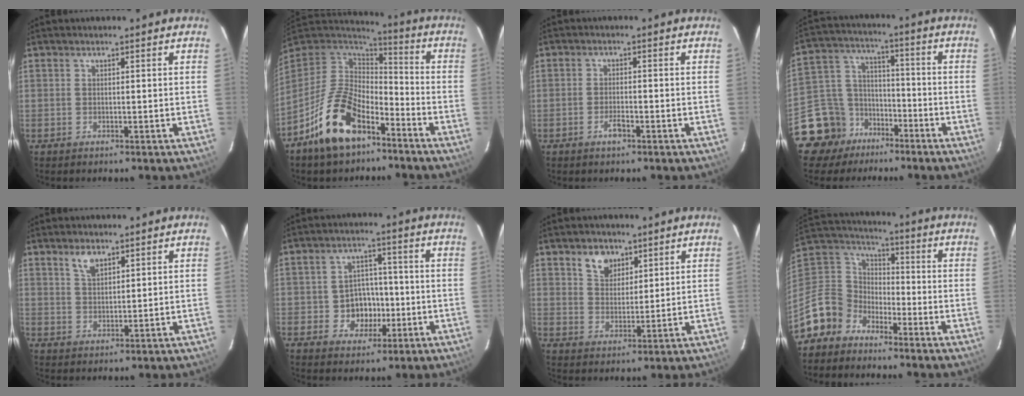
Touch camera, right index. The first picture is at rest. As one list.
[{"total": 16.6, "force": [-9.7, 8.7, 10.3], "torque": [-0.208, 0.002, -0.170]}, {"total": 2.6, "force": [-1.5, 0.9, 1.9], "torque": [-0.041, 0.001, -0.030]}, {"total": 11.8, "force": [-8.3, 8.3, 1.1], "torque": [-0.054, 0.058, -0.147]}, {"total": 3.7, "force": [2.5, 1.7, 2.1], "torque": [-0.037, 0.004, 0.048]}, {"total": 7.2, "force": [-1.8, 6.3, 3.0], "torque": [-0.068, 0.019, -0.016]}, {"total": 5.7, "force": [3.5, 3.9, 2.4], "torque": [-0.034, 0.007, 0.067]}, {"total": 11.0, "force": [-8.0, 7.4, 1.7], "torque": [-0.066, 0.038, -0.168]}]